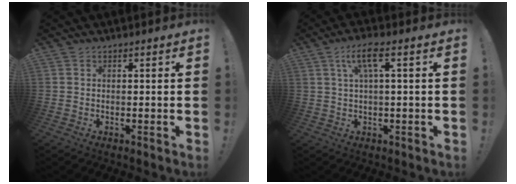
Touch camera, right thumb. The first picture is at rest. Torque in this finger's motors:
{"motor_torque": [0.01, 0.03, 0.01, 0.01, 0.01]}